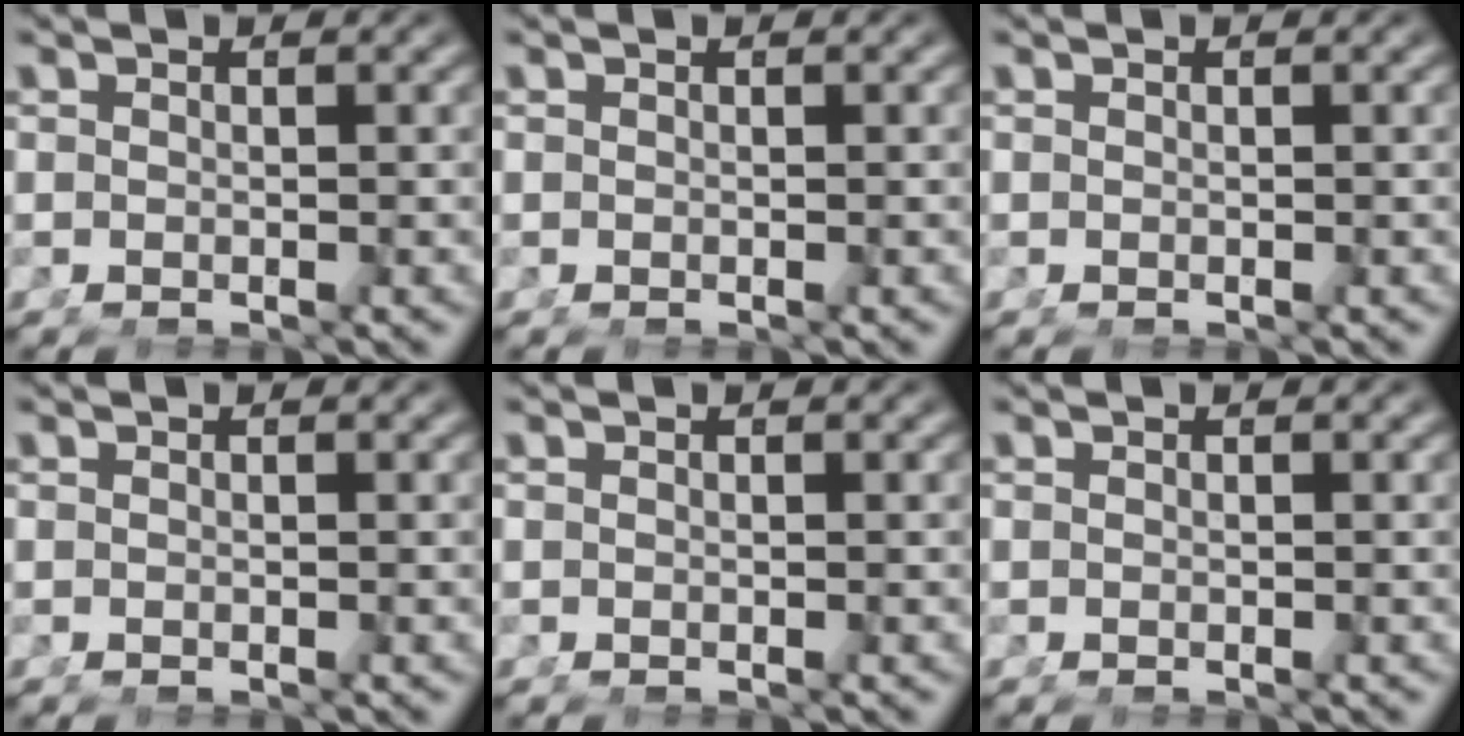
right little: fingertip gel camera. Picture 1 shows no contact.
{"total": 0.0}
{"total": 0.0}
{"total": 0.0}
{"total": 0.0}
{"total": 0.0}